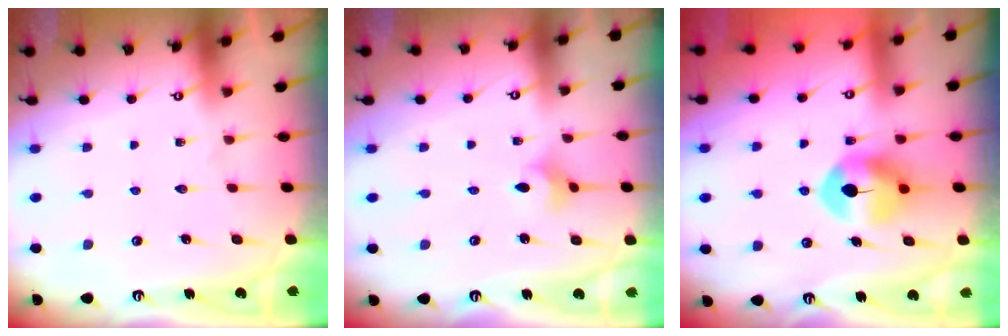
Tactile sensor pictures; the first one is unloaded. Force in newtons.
{"total": 3.6, "press": 3.5, "slide": 0.7}
{"total": 9.1, "press": 9.1, "slide": 0.9}